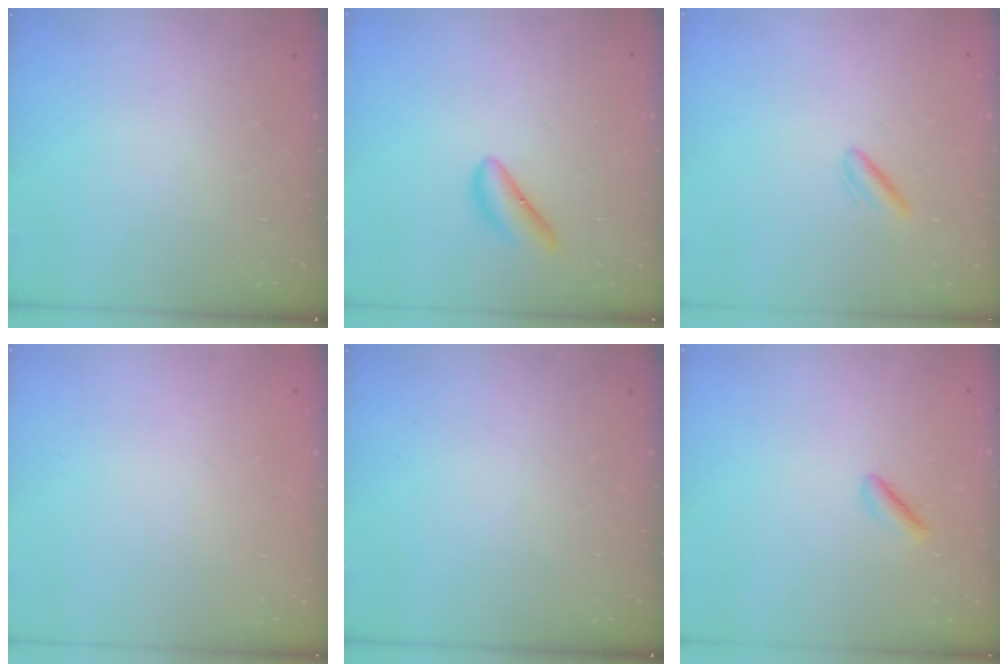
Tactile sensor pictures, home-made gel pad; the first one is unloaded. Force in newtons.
{"total": 6.6, "press": 6.5, "slide": 0.9}
{"total": 2.8, "press": 2.5, "slide": 1.3}
{"total": 2.0, "press": 2.0, "slide": 0.1}
{"total": 0.0}
{"total": 1.6, "press": 1.5, "slide": 0.5}